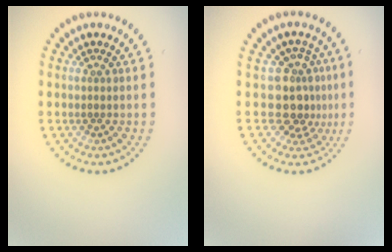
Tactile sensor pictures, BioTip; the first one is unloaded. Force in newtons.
{"total": 3.8, "press": 2.9, "slide": 2.5}